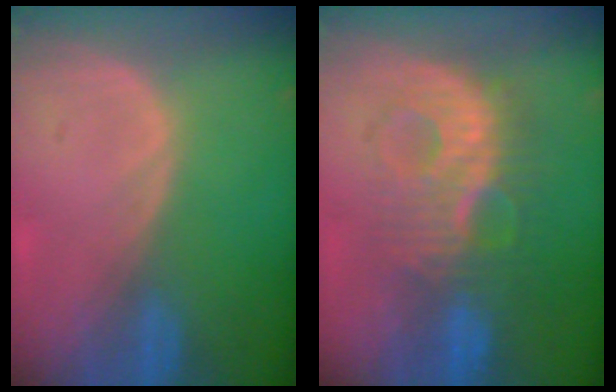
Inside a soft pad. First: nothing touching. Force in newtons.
{"total": 9.4, "press": 9.3, "slide": 1.6}